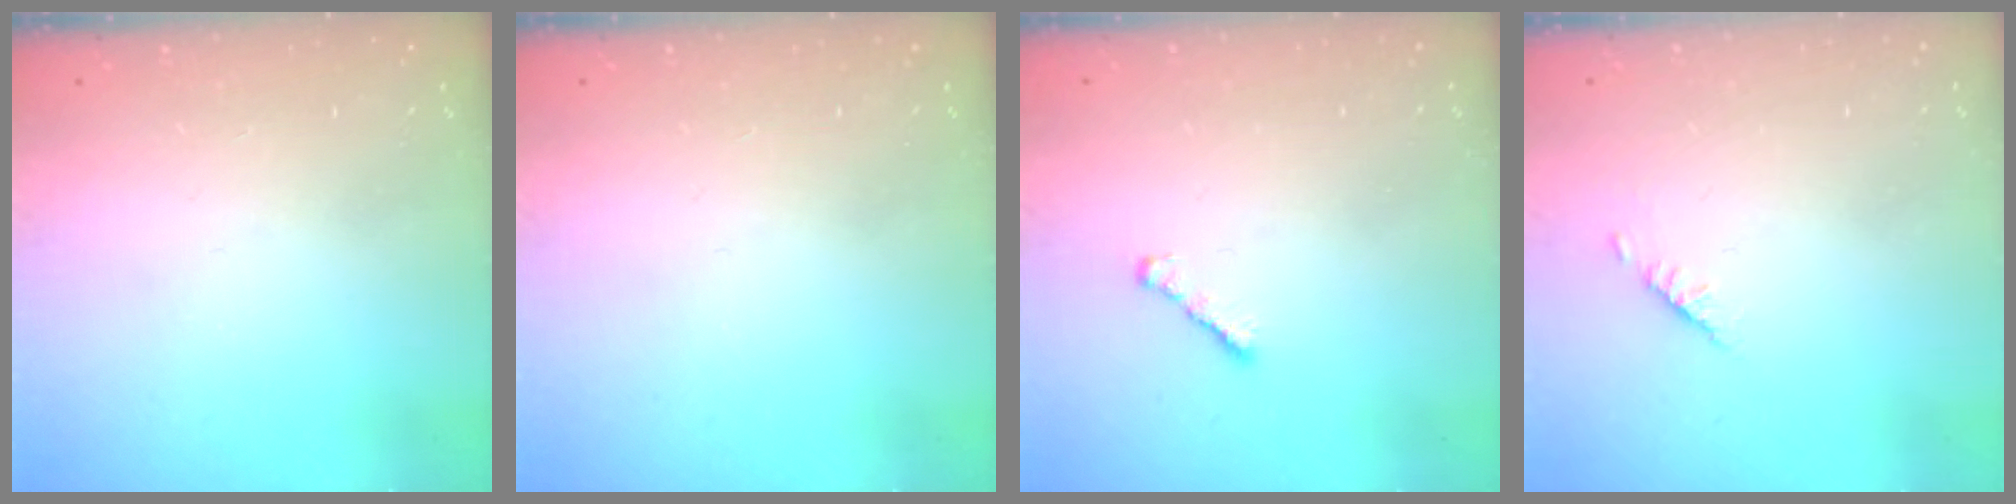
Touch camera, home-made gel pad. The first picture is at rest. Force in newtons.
{"total": 0.0}
{"total": 2.4, "press": 2.3, "slide": 0.6}
{"total": 1.9, "press": 1.8, "slide": 0.5}